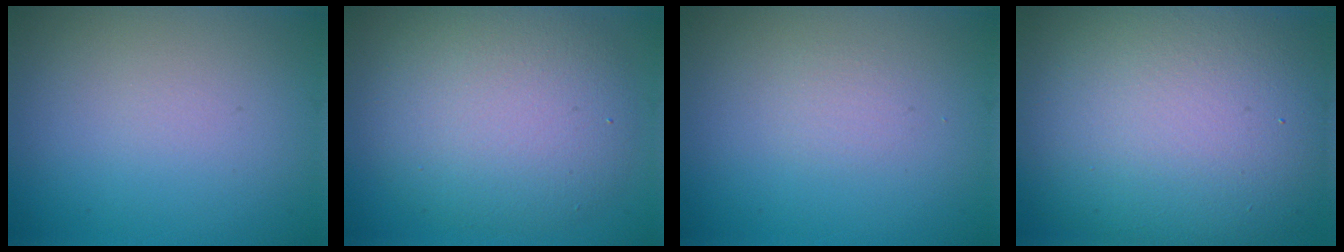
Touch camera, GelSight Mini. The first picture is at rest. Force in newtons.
{"total": 7.2, "press": 7.2, "slide": 0.6}
{"total": 0.7, "press": 0.7, "slide": 0.1}
{"total": 16.2, "press": 16.2, "slide": 1.0}